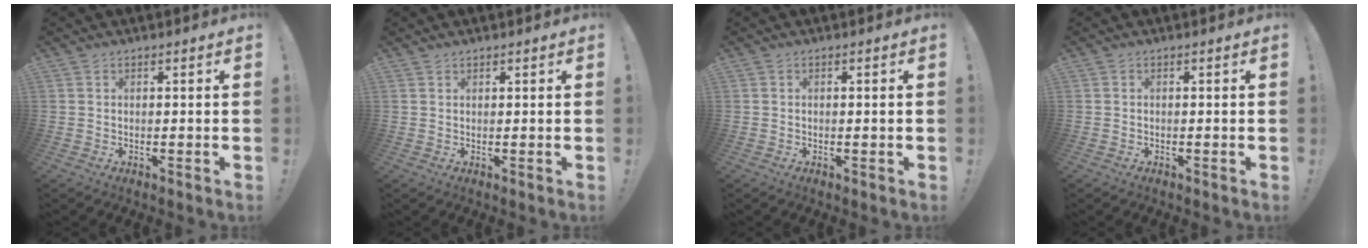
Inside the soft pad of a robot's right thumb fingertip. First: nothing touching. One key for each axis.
{"total": 0.7, "fx": 0.6, "fy": 0.3, "fz": 0.0, "tx": 0.005, "ty": -0.003, "tz": 0.012}
{"total": 0.6, "fx": -0.1, "fy": -0.2, "fz": 0.6, "tx": -0.008, "ty": -0.002, "tz": -0.003}
{"total": 0.0}